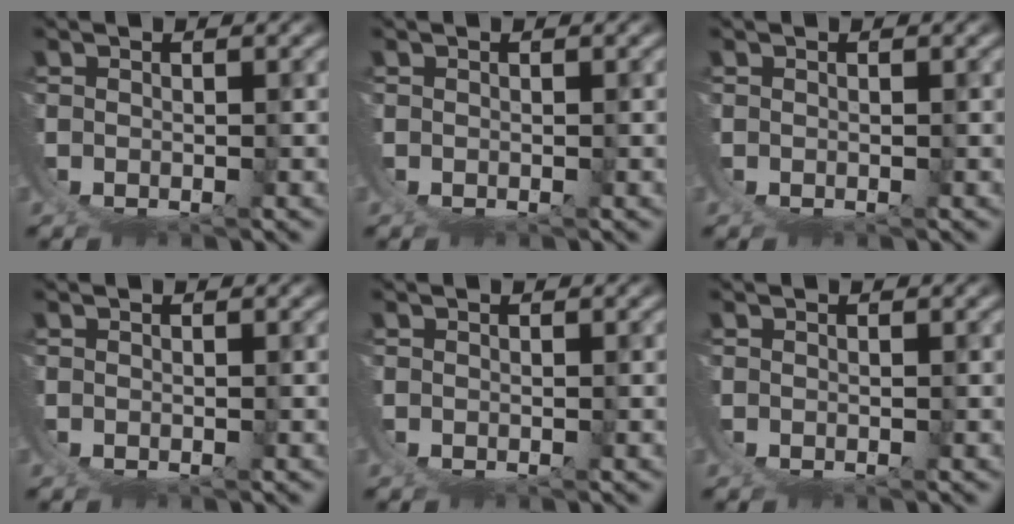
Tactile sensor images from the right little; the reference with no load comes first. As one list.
[{"total": 0.0}, {"total": 0.0}, {"total": 0.0}, {"total": 0.0}, {"total": 0.0}]